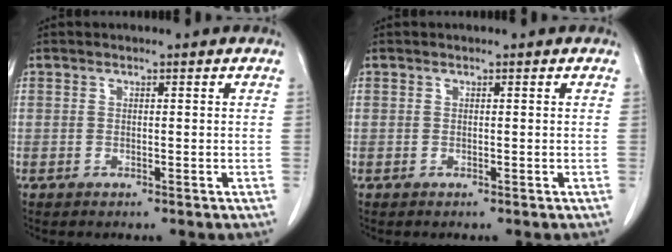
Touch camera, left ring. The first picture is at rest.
{"total": 0.0}